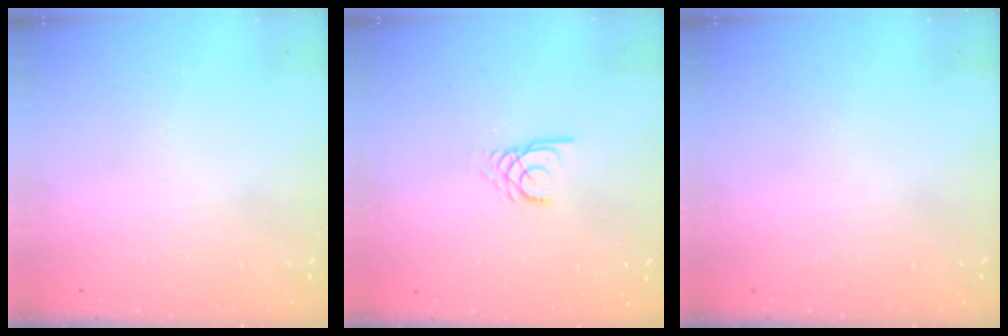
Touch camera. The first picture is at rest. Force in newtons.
{"total": 2.2, "press": 2.2, "slide": 0.2}
{"total": 0.0}